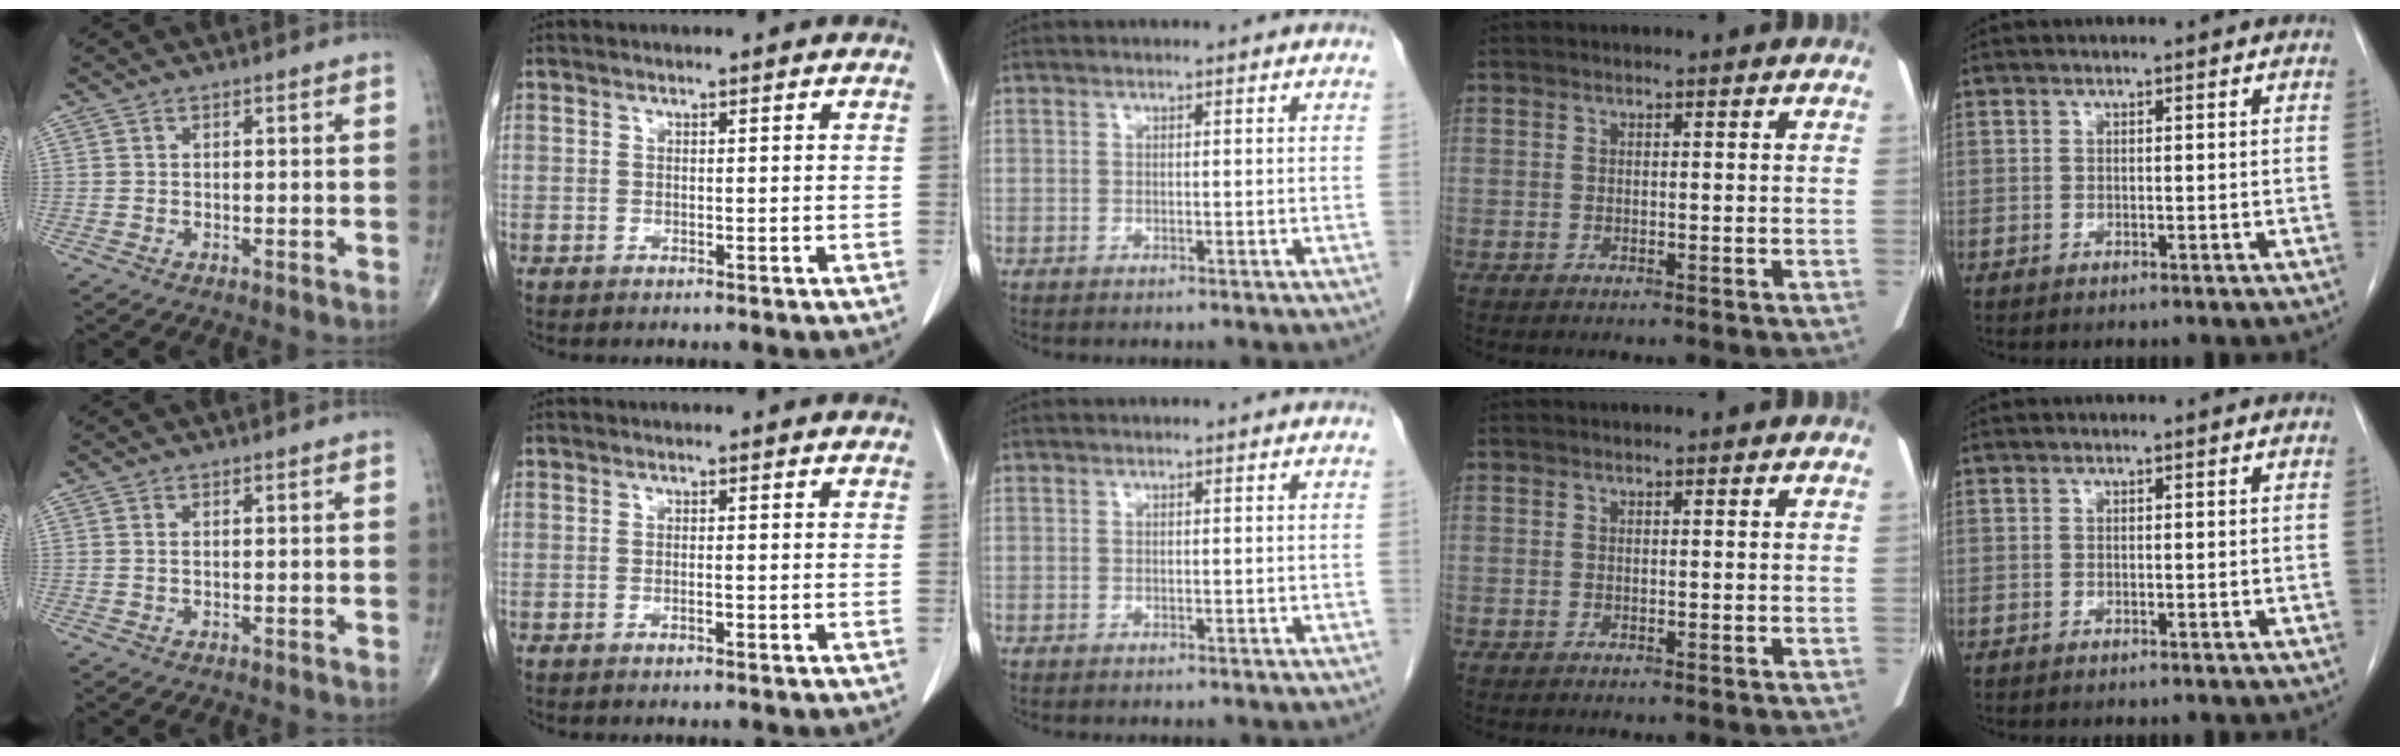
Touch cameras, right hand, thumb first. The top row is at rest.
{"thumb": {"total": 0.6, "force": [0.2, 0.2, 0.5], "torque": [-0.013, 0.002, 0.006]}, "index": {"total": 0.7, "force": [-0.4, 0.0, 0.5], "torque": [-0.012, 0.001, -0.003]}}